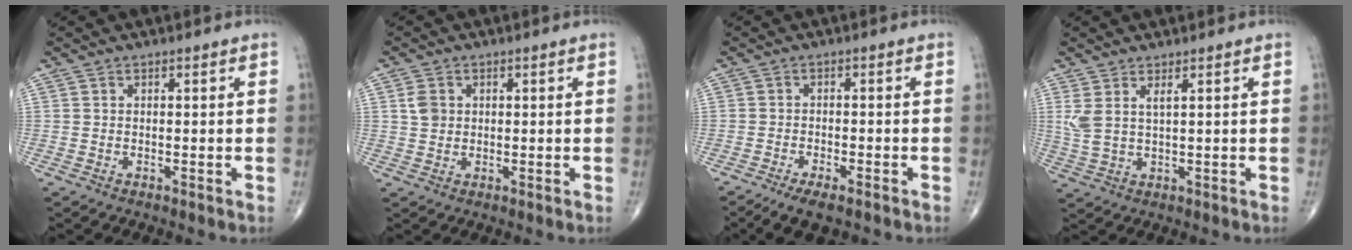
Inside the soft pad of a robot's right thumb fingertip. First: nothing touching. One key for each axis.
{"total": 3.0, "fx": 0.7, "fy": 2.5, "fz": 1.6, "tx": -0.021, "ty": 0.001, "tz": 0.014}
{"total": 6.1, "fx": -4.5, "fy": 2.0, "fz": 3.6, "tx": -0.062, "ty": 0.003, "tz": -0.076}
{"total": 4.5, "fx": 1.9, "fy": 1.4, "fz": 3.8, "tx": -0.098, "ty": -0.008, "tz": 0.047}